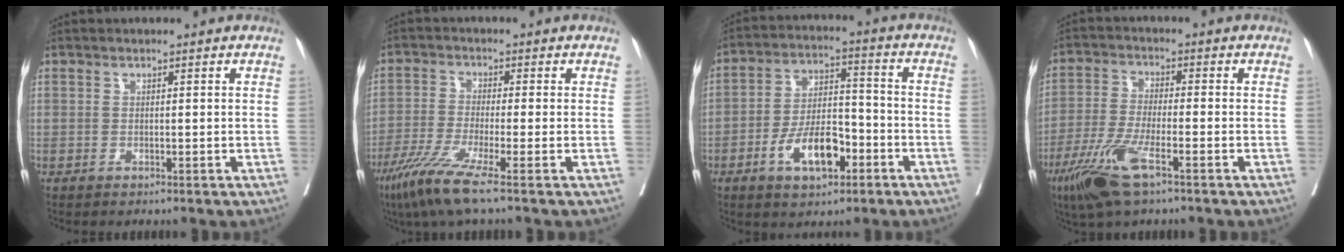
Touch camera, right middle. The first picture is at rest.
{"total": 7.6, "force": [-4.9, -0.7, 5.8], "torque": [-0.115, -0.025, -0.097]}
{"total": 10.0, "force": [-4.6, 4.2, 7.9], "torque": [-0.147, 0.009, -0.079]}
{"total": 9.3, "force": [-5.2, 1.3, 7.6], "torque": [-0.162, -0.023, -0.099]}